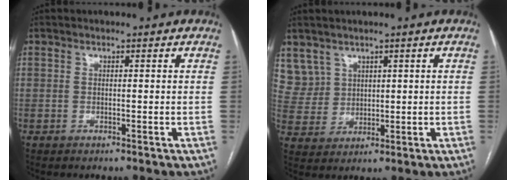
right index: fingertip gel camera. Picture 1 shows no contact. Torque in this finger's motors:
{"motor_torque": [-0.29, 0.36, -0.01, 0.00]}